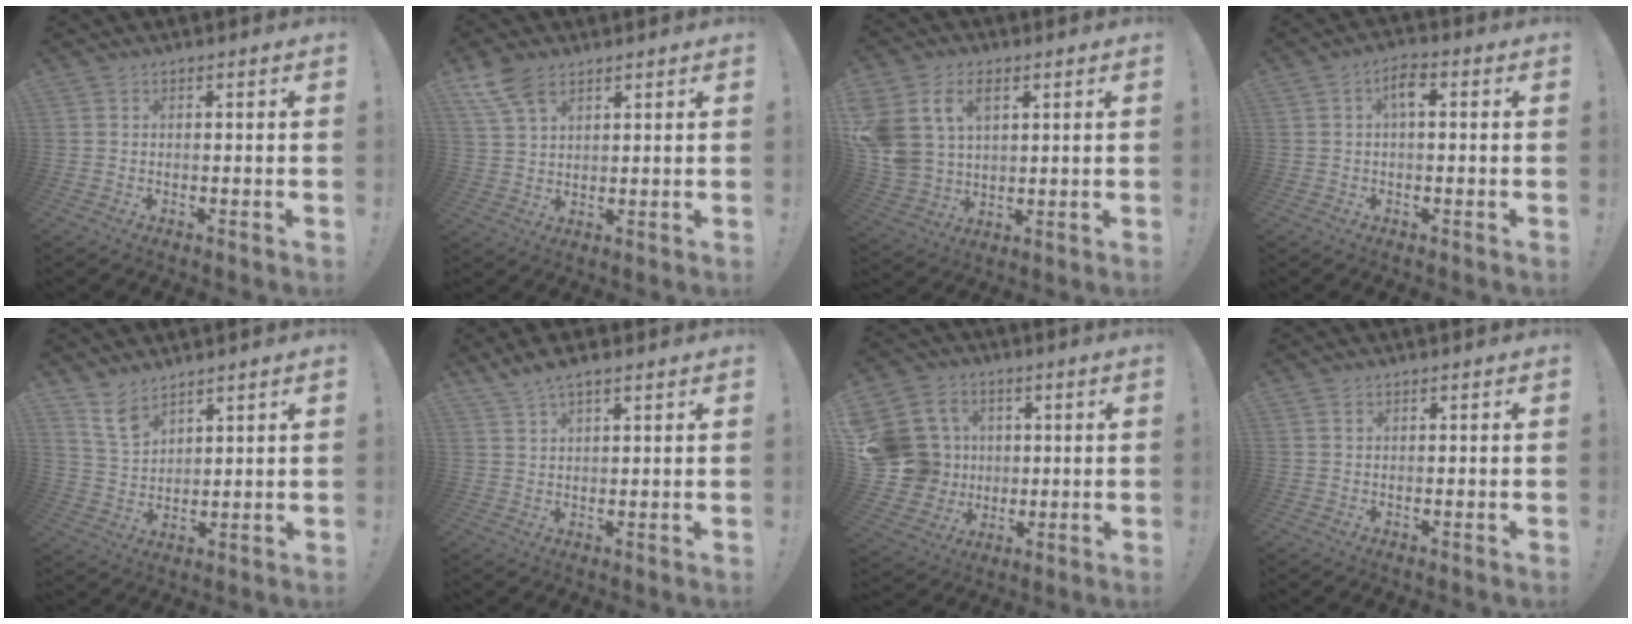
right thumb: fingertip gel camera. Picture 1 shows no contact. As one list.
[{"total": 8.4, "force": [5.2, 4.4, 4.8], "torque": [-0.097, -0.018, 0.101]}, {"total": 13.6, "force": [5.6, 9.7, 7.7], "torque": [-0.165, -0.022, 0.111]}, {"total": 4.7, "force": [0.6, 1.9, 4.3], "torque": [-0.066, 0.007, 0.005]}, {"total": 8.3, "force": [6.4, 4.0, 3.5], "torque": [-0.065, -0.039, 0.125]}, {"total": 4.7, "force": [3.4, 1.5, 3.0], "torque": [-0.054, -0.014, 0.063]}, {"total": 17.2, "force": [1.4, 15.8, 6.7], "torque": [-0.116, 0.009, 0.057]}, {"total": 0.8, "force": [0.5, 0.5, 0.5], "torque": [-0.001, -0.002, 0.007]}]